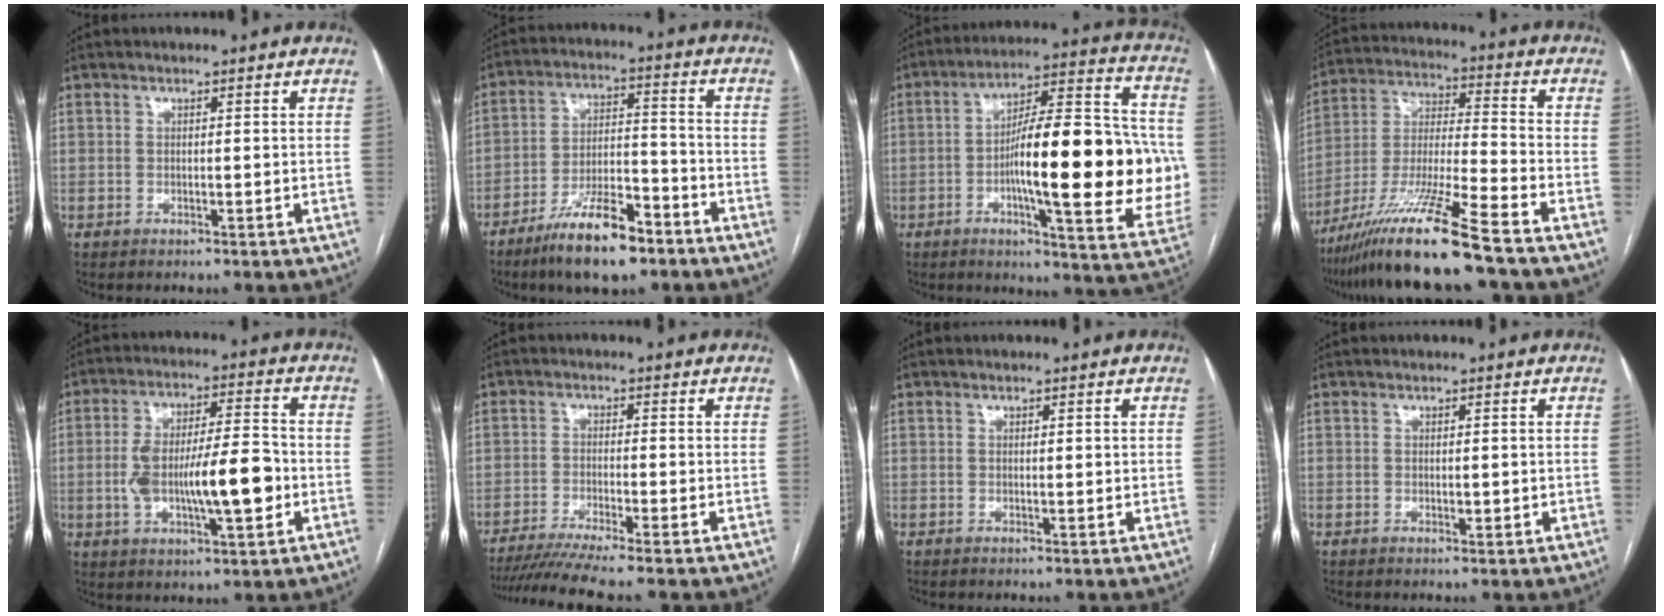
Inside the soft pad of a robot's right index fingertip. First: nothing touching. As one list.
[{"total": 12.3, "force": [-8.4, 3.2, 8.4], "torque": [-0.151, -0.003, -0.147]}, {"total": 24.2, "force": [-2.5, 4.6, 23.7], "torque": [-0.295, 0.021, -0.032]}, {"total": 16.0, "force": [-11.9, -1.3, 10.6], "torque": [-0.215, -0.029, -0.219]}, {"total": 13.5, "force": [-2.3, 3.4, 12.9], "torque": [-0.231, 0.014, -0.033]}, {"total": 8.8, "force": [-7.4, -1.5, 4.5], "torque": [-0.061, -0.023, -0.121]}, {"total": 0.5, "force": [0.2, 0.2, 0.4], "torque": [-0.005, 0.000, 0.004]}, {"total": 1.0, "force": [0.0, 0.5, 0.9], "torque": [-0.013, -0.003, 0.002]}]